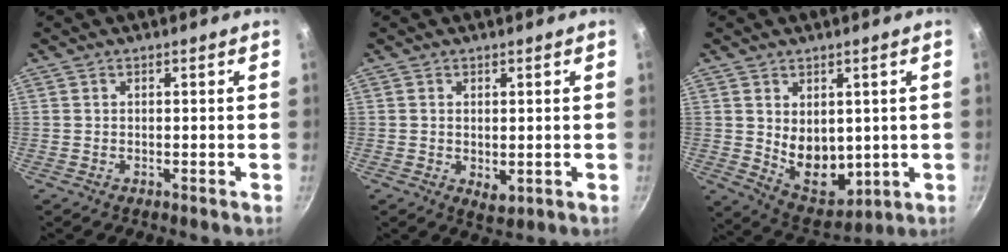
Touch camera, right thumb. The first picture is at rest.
{"total": 2.9, "force": [0.2, 1.8, 2.2], "torque": [-0.033, -0.009, 0.006]}
{"total": 10.5, "force": [1.2, 7.4, 7.3], "torque": [-0.083, -0.033, 0.044]}